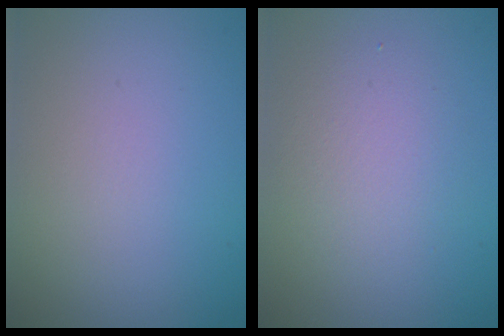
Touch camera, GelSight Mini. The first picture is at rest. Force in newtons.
{"total": 2.8, "press": 2.8, "slide": 0.2}